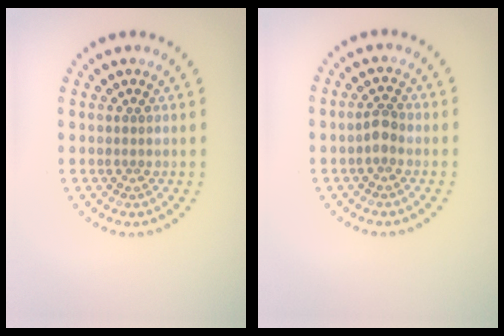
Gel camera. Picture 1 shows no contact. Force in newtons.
{"total": 1.5, "press": 1.5, "slide": 0.4}